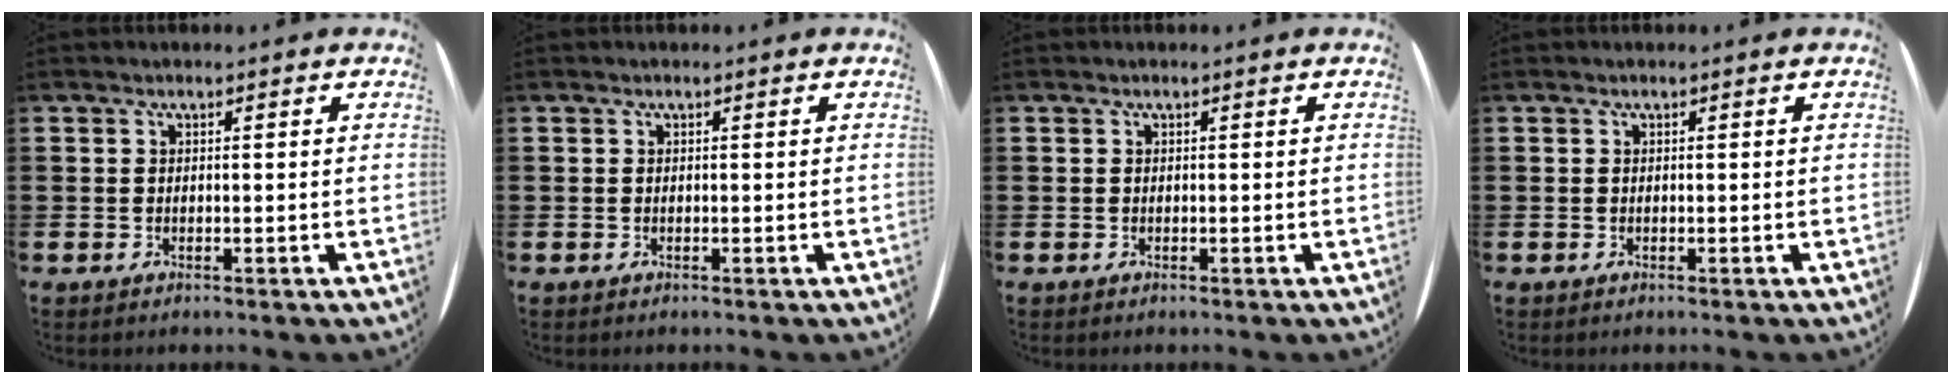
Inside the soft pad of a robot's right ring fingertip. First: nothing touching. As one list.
[{"total": 0.0}, {"total": 0.0}, {"total": 0.0}]